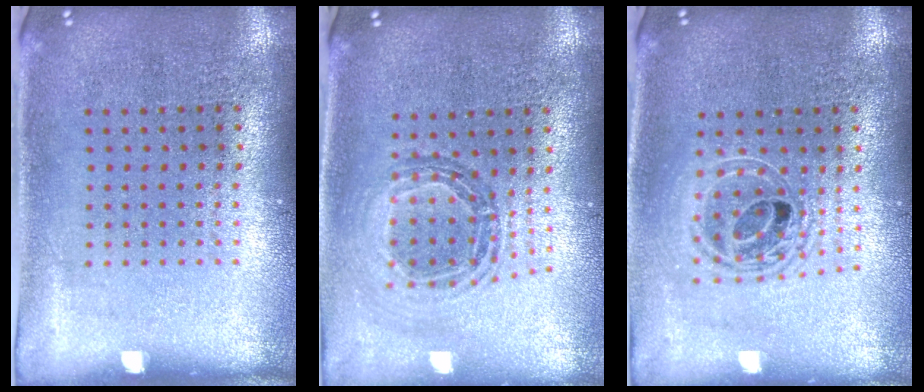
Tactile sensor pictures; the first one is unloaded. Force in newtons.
{"total": 0.8, "press": 0.8, "slide": 0.0}
{"total": 1.6, "press": 1.3, "slide": 0.9}